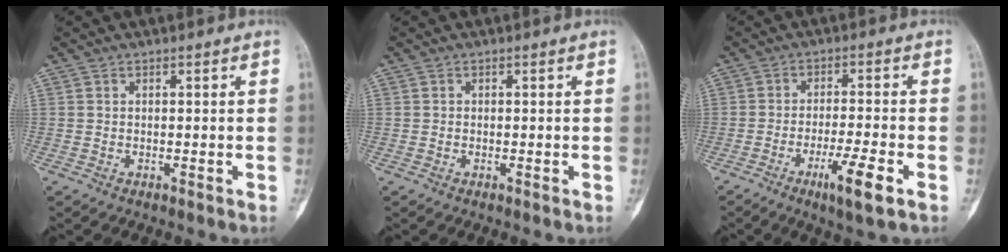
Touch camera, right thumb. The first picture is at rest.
{"total": 0.0}
{"total": 7.5, "force": [-3.6, 0.7, 6.5], "torque": [-0.122, 0.007, -0.058]}